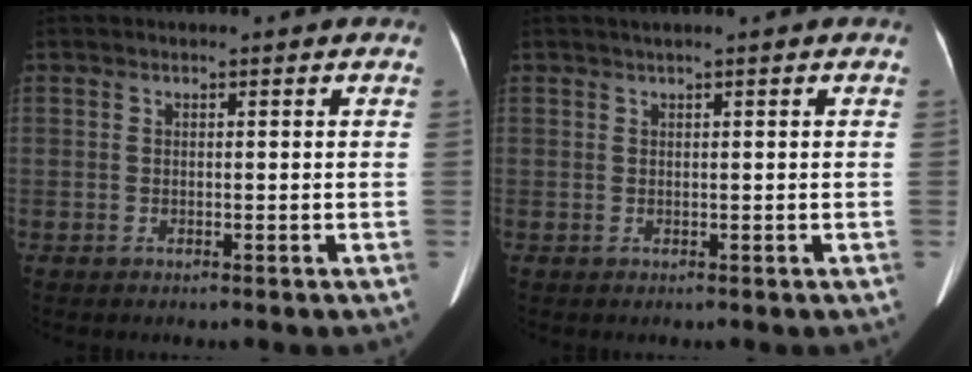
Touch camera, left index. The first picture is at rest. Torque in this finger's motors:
{"motor_torque": [0.24, -0.15, -0.02, 0.03]}